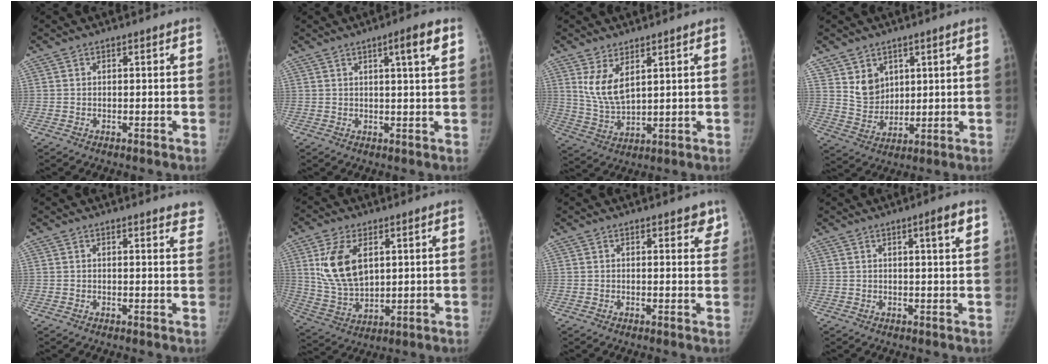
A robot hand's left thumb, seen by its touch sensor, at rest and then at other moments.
{"total": 5.1, "force": [2.4, 0.2, 4.5], "torque": [-0.059, -0.005, 0.034]}
{"total": 7.3, "force": [3.4, 3.3, 5.6], "torque": [-0.097, -0.022, 0.081]}
{"total": 6.8, "force": [3.3, 5.4, 2.5], "torque": [-0.014, -0.026, 0.073]}
{"total": 5.5, "force": [4.9, 1.1, 2.3], "torque": [0.000, -0.018, 0.037]}
{"total": 13.0, "force": [4.1, 7.5, 9.8], "torque": [-0.177, -0.015, 0.091]}
{"total": 4.1, "force": [2.7, 1.7, 2.5], "torque": [0.003, -0.010, 0.029]}
{"total": 4.0, "force": [2.0, 0.3, 3.4], "torque": [-0.040, -0.009, 0.028]}